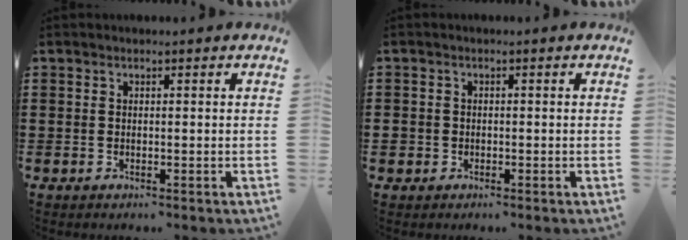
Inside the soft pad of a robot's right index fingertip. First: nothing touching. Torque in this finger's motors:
{"motor_torque": [-0.21, 1.69, 0.54, 0.06]}